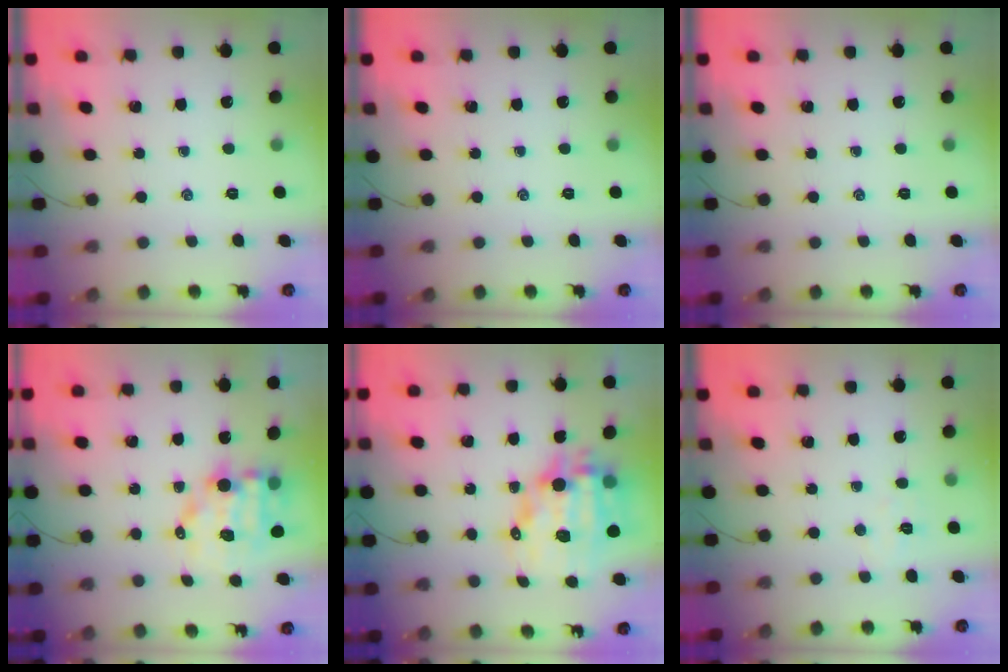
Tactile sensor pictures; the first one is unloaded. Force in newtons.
{"total": 0.0}
{"total": 0.0}
{"total": 9.2, "press": 9.0, "slide": 1.9}
{"total": 14.1, "press": 13.8, "slide": 3.1}
{"total": 3.2, "press": 3.1, "slide": 0.8}